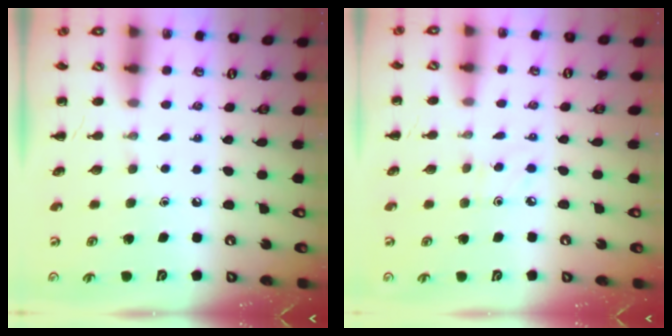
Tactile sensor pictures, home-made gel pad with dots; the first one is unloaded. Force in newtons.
{"total": 2.8, "press": 2.7, "slide": 1.0}